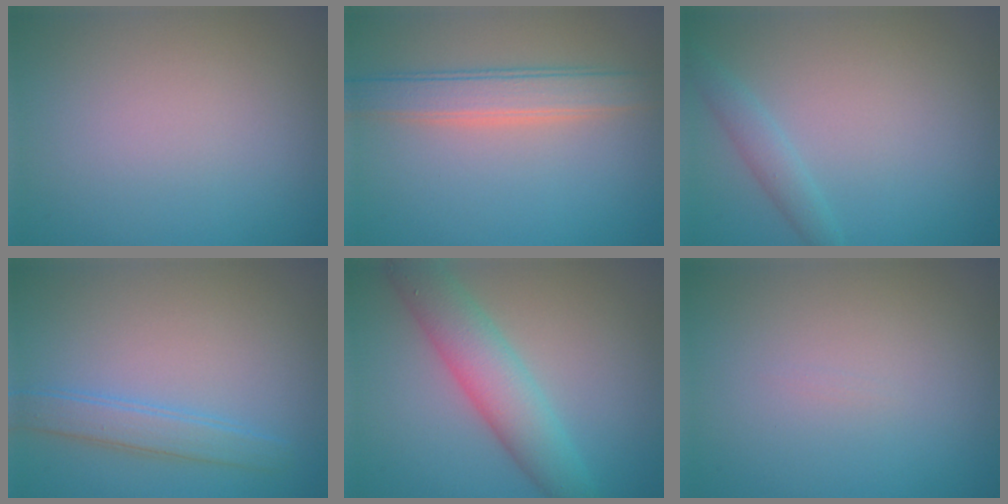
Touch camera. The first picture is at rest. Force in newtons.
{"total": 3.9, "press": 3.9, "slide": 0.3}
{"total": 1.8, "press": 1.8, "slide": 0.2}
{"total": 2.6, "press": 2.6, "slide": 0.1}
{"total": 5.5, "press": 5.5, "slide": 0.0}
{"total": 0.0}